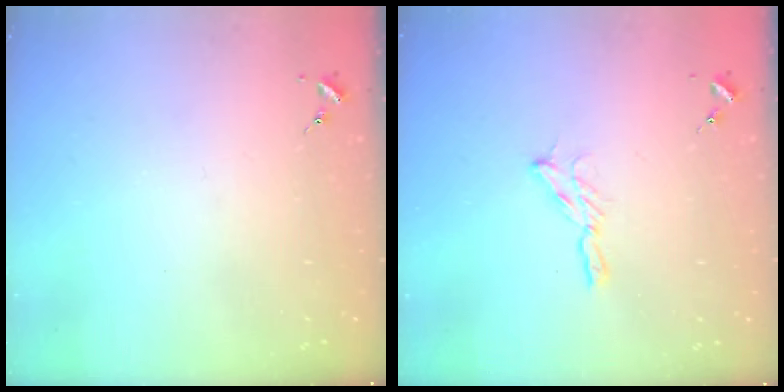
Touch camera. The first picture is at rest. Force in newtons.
{"total": 5.4, "press": 5.4, "slide": 0.4}